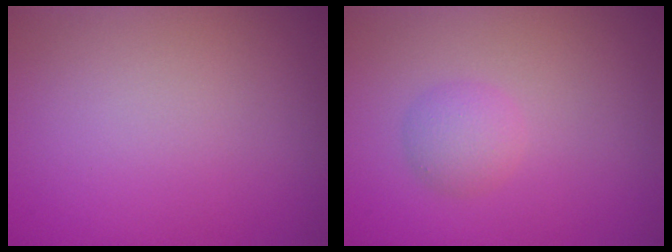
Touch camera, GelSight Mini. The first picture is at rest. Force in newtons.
{"total": 1.8, "press": 1.8, "slide": 0.1}